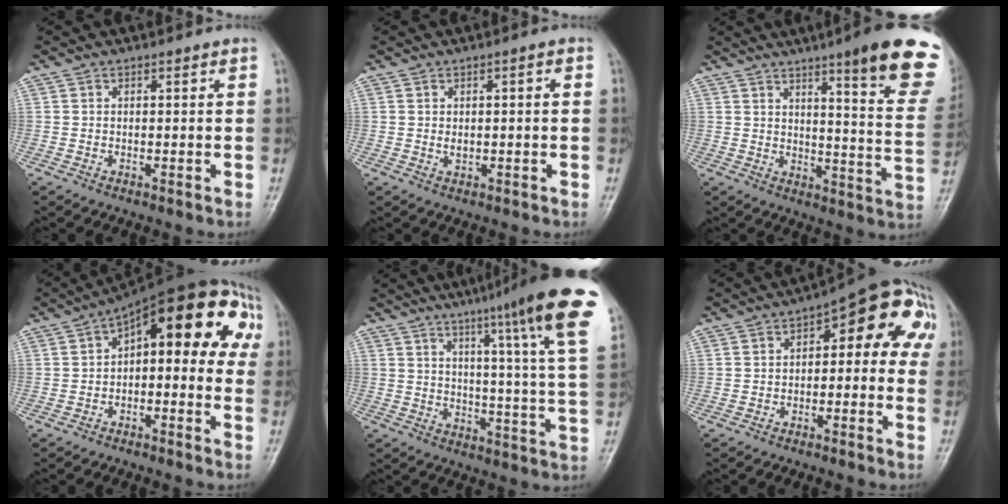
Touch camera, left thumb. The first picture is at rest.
{"total": 2.1, "force": [-0.1, 1.1, 1.8], "torque": [-0.025, 0.011, -0.001]}
{"total": 20.8, "force": [12.8, 3.0, 16.1], "torque": [-0.182, -0.060, 0.159]}
{"total": 16.9, "force": [2.3, 8.3, 14.5], "torque": [-0.150, 0.056, 0.014]}
{"total": 20.8, "force": [12.3, 1.2, 16.7], "torque": [-0.215, -0.043, 0.153]}
{"total": 13.3, "force": [1.8, 6.8, 11.3], "torque": [-0.091, 0.044, 0.007]}